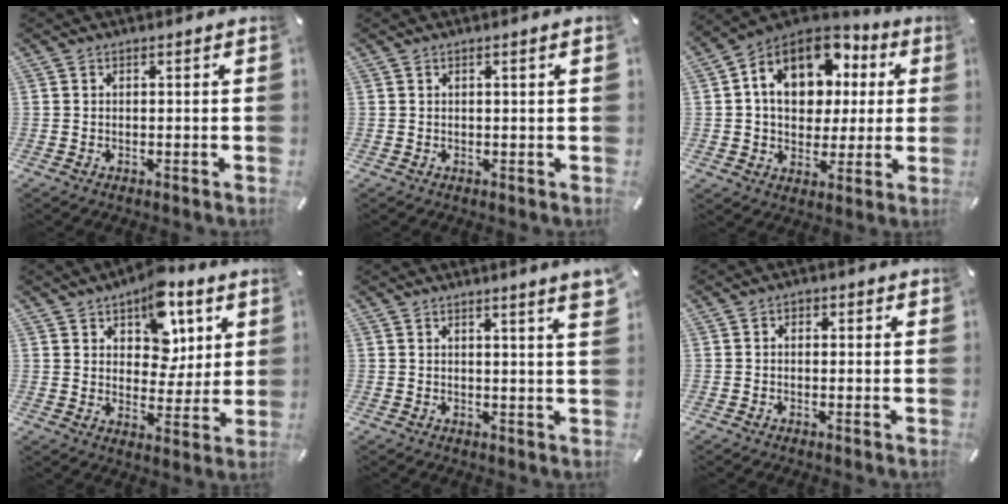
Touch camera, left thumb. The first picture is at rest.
{"total": 0.9, "force": [0.3, 0.0, 0.8], "torque": [-0.014, -0.001, 0.005]}
{"total": 16.2, "force": [5.3, 12.1, 9.4], "torque": [-0.181, -0.014, 0.099]}
{"total": 12.3, "force": [6.8, 8.3, 6.0], "torque": [-0.077, -0.036, 0.118]}
{"total": 4.4, "force": [2.5, 0.0, 3.6], "torque": [-0.055, -0.013, 0.039]}
{"total": 1.5, "force": [-0.2, 1.2, 0.9], "torque": [-0.009, 0.003, -0.006]}